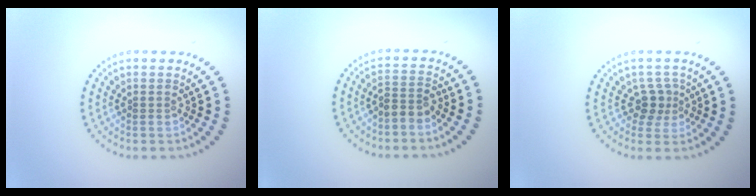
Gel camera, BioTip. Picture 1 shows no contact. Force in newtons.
{"total": 2.0, "press": 1.7, "slide": 1.2}
{"total": 2.0, "press": 1.5, "slide": 1.3}